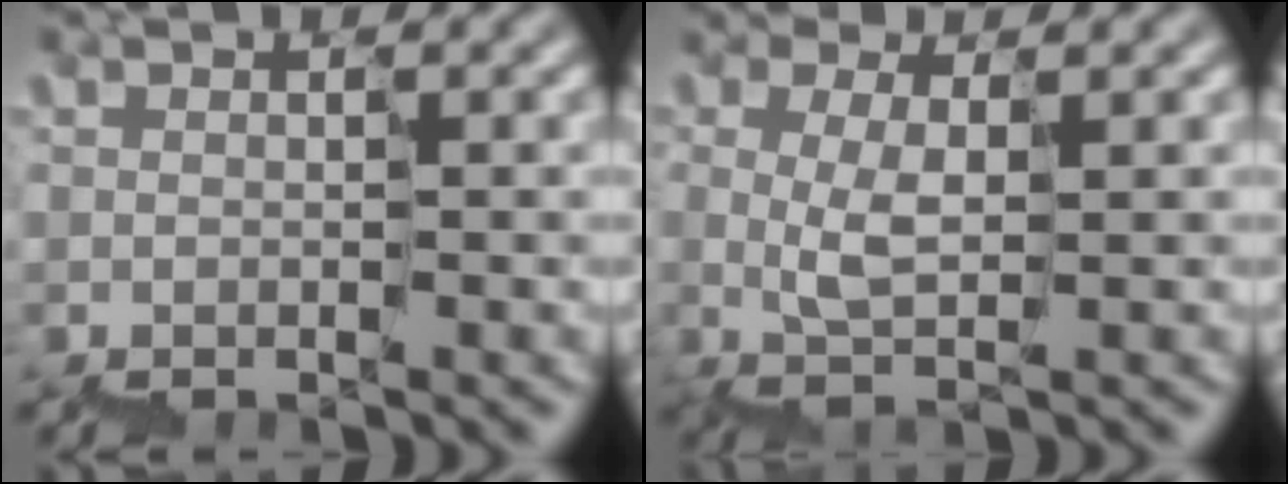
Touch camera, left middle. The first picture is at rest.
{"total": 1.7, "force": [0.9, 0.6, 1.2], "torque": [-0.032, 0.005, 0.027]}